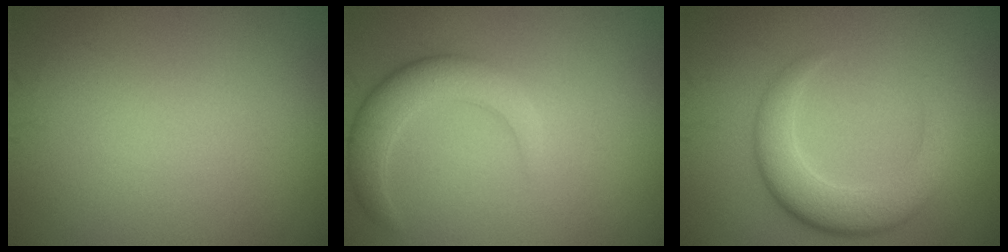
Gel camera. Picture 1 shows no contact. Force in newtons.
{"total": 3.8, "press": 3.8, "slide": 0.4}
{"total": 5.1, "press": 5.1, "slide": 0.2}